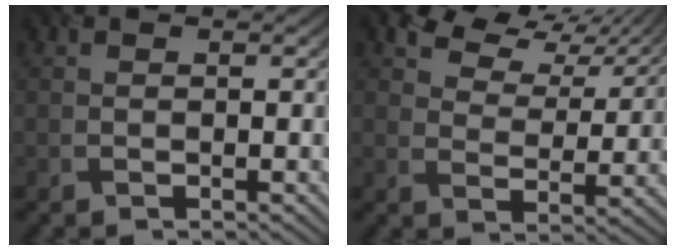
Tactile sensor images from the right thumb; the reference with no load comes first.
{"total": 8.1, "force": [6.6, 3.6, 3.2], "torque": [-0.065, 0.010, 0.107]}